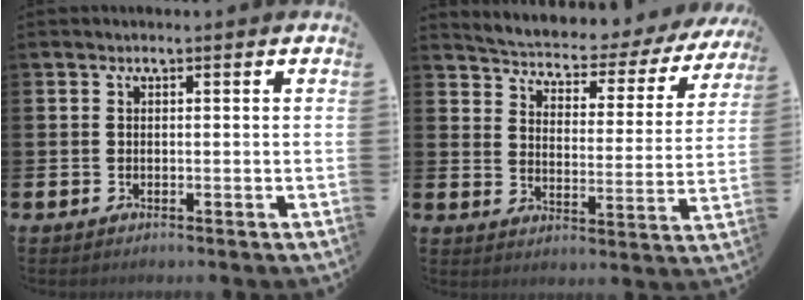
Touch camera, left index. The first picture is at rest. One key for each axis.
{"total": 4.0, "fx": 3.7, "fy": 1.2, "fz": 0.8, "tx": -0.035, "ty": -0.039, "tz": 0.054}